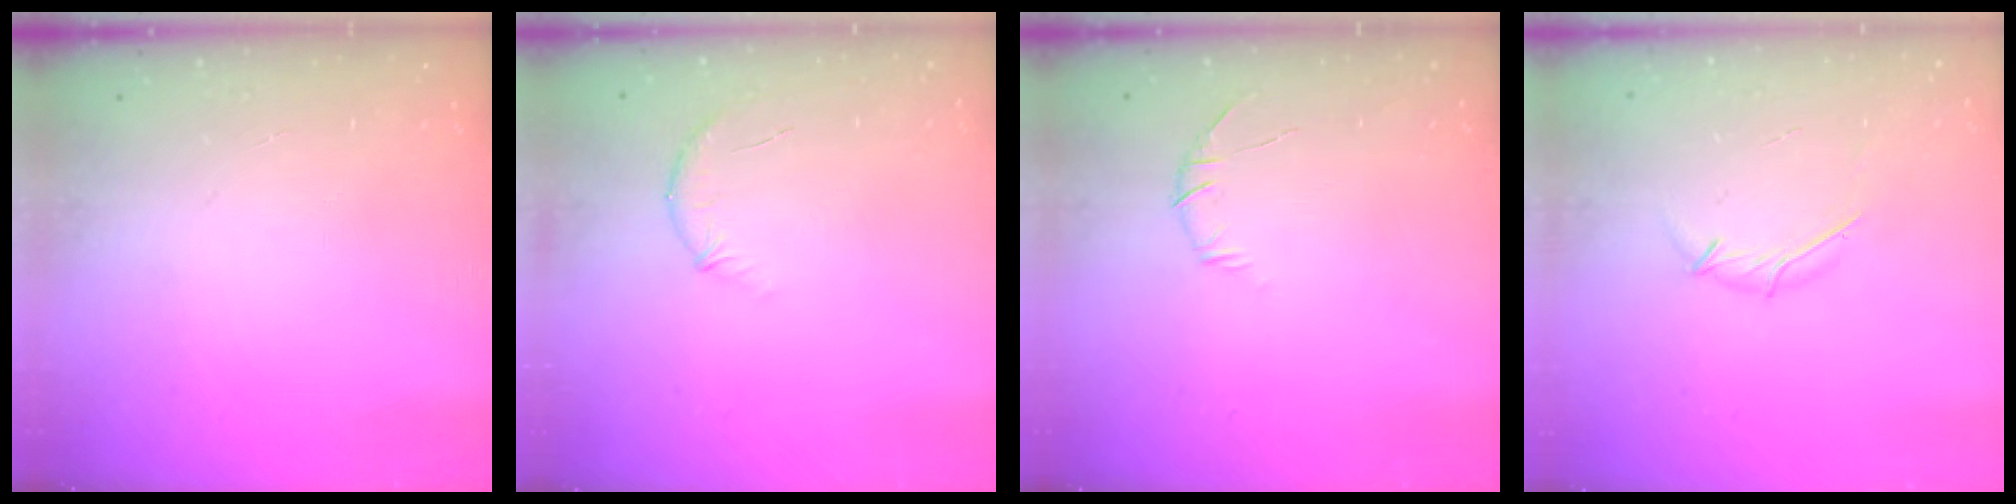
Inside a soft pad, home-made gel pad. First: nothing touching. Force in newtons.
{"total": 8.3, "press": 8.1, "slide": 1.7}
{"total": 6.0, "press": 5.8, "slide": 1.5}
{"total": 3.8, "press": 3.7, "slide": 1.0}